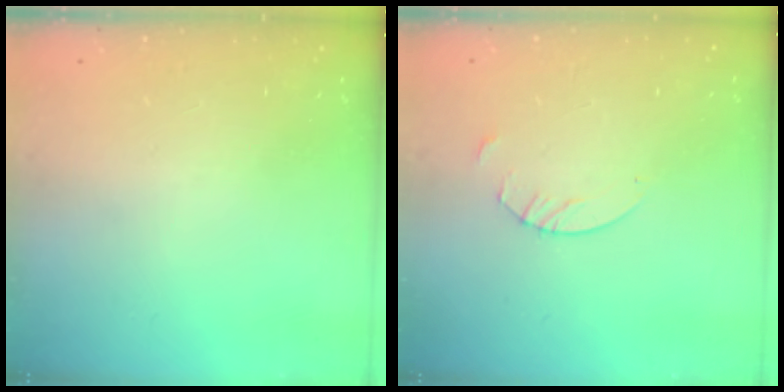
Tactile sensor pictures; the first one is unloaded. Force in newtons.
{"total": 2.7, "press": 2.7, "slide": 0.2}